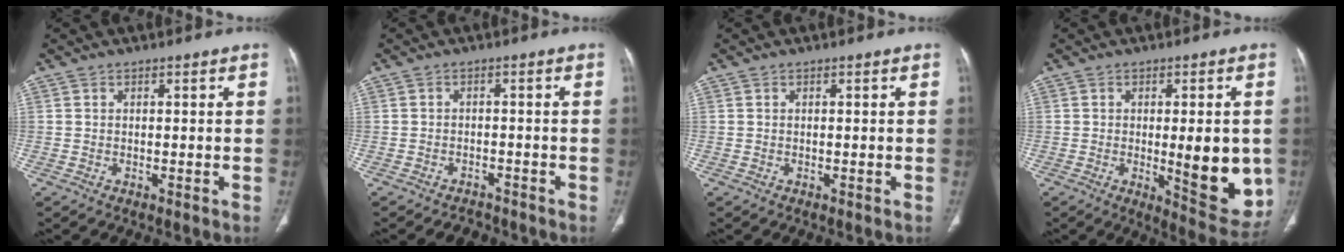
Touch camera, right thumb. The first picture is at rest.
{"total": 3.5, "force": [-3.0, 1.6, 0.5], "torque": [-0.013, 0.013, -0.040]}
{"total": 0.0}
{"total": 13.7, "force": [-1.3, 4.7, 12.9], "torque": [-0.141, -0.024, -0.004]}